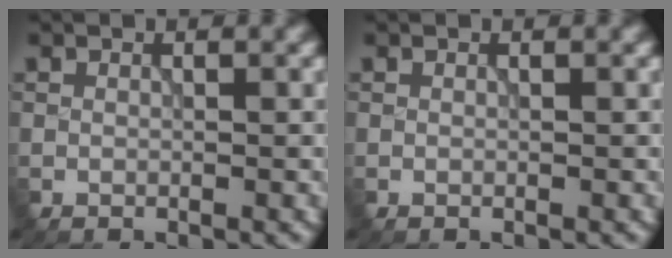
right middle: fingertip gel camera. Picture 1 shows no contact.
{"total": 0.0}